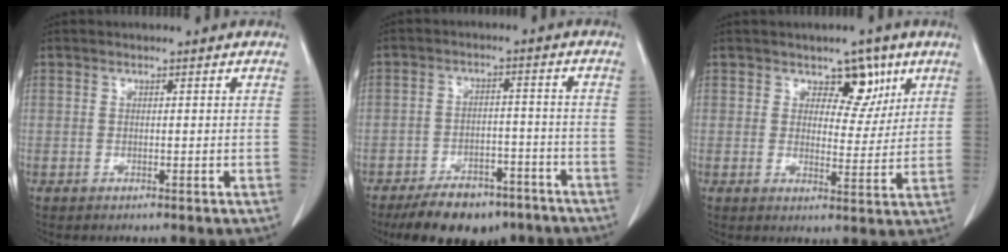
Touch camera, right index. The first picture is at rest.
{"total": 11.4, "force": [-8.7, 5.3, 5.1], "torque": [-0.068, 0.005, -0.134]}
{"total": 5.8, "force": [3.2, 3.4, 3.3], "torque": [-0.031, 0.000, 0.047]}